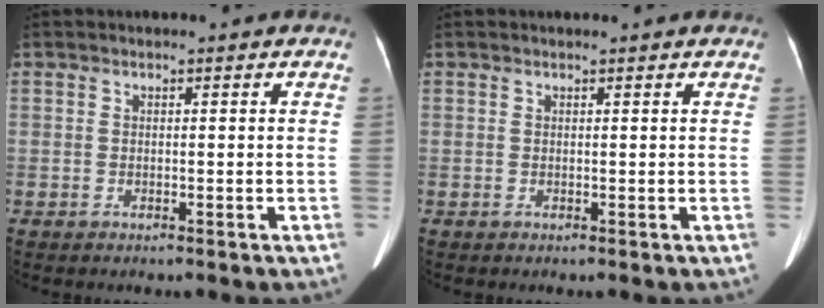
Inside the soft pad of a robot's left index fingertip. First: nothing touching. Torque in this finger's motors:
{"motor_torque": [0.02, 0.09, -0.06, -0.02]}